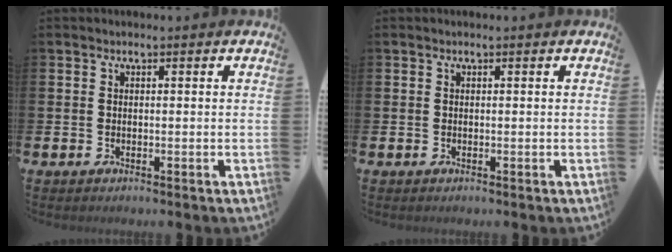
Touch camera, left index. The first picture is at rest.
{"total": 0.0}